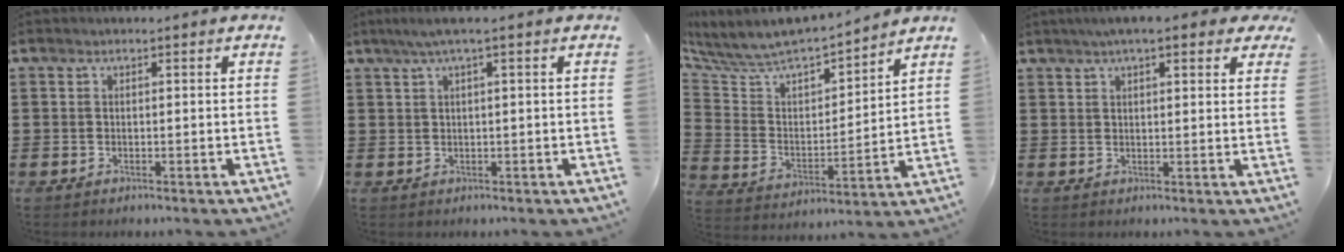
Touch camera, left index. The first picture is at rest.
{"total": 2.1, "force": [0.6, -0.1, 2.0], "torque": [-0.035, -0.001, 0.011]}
{"total": 6.3, "force": [5.9, 1.6, 1.6], "torque": [-0.066, -0.050, 0.097]}
{"total": 4.4, "force": [3.3, 0.8, 2.9], "torque": [-0.065, 0.006, 0.058]}